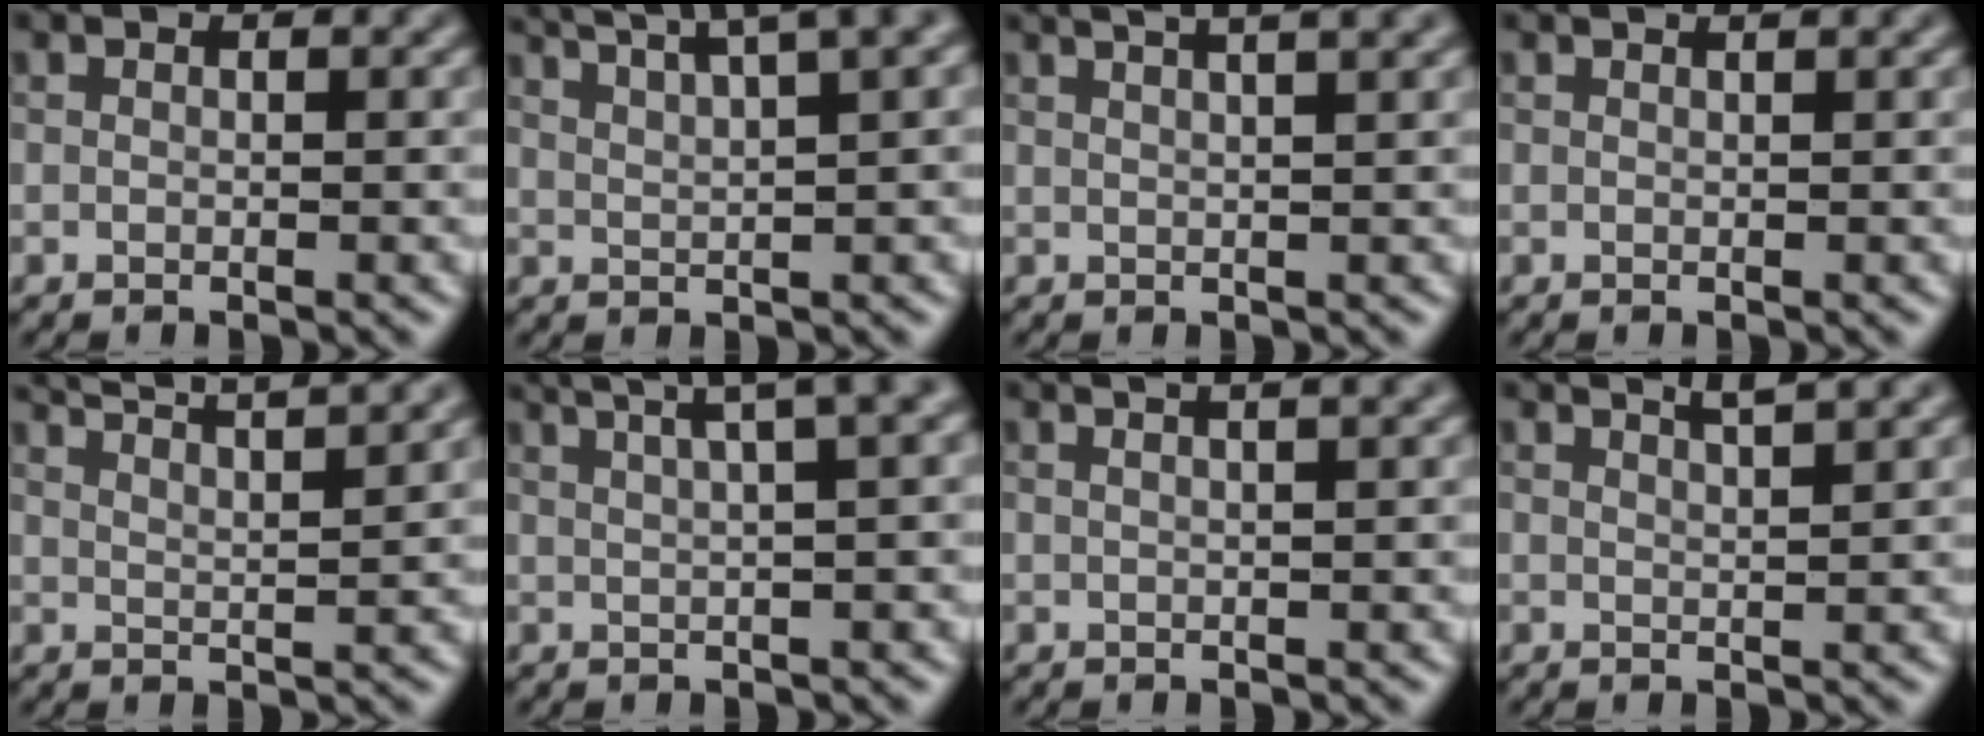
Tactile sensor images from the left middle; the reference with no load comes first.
{"total": 9.0, "force": [6.4, 2.5, 5.8], "torque": [-0.069, 0.048, 0.067]}
{"total": 7.9, "force": [4.9, 3.3, 5.3], "torque": [-0.026, 0.060, 0.027]}
{"total": 1.2, "force": [0.9, 0.4, 0.7], "torque": [-0.005, -0.002, 0.003]}
{"total": 9.3, "force": [7.4, 2.5, 5.0], "torque": [-0.049, 0.037, 0.068]}
{"total": 8.1, "force": [4.9, 2.6, 5.9], "torque": [-0.059, 0.056, 0.041]}
{"total": 6.2, "force": [3.7, 2.8, 4.2], "torque": [-0.015, 0.053, 0.012]}
{"total": 2.9, "force": [2.3, 0.7, 1.7], "torque": [0.003, 0.014, 0.007]}